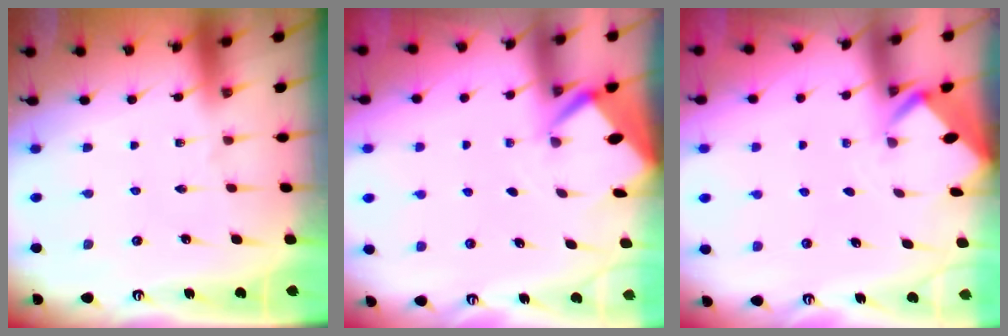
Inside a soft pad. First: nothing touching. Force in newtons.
{"total": 2.7, "press": 2.7, "slide": 0.2}
{"total": 2.2, "press": 2.2, "slide": 0.2}